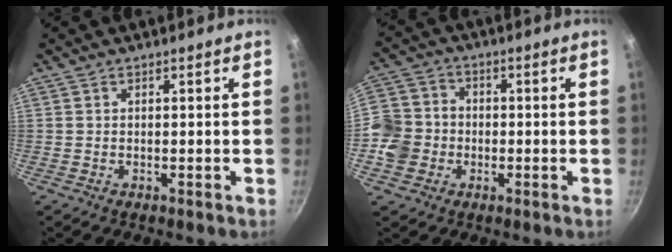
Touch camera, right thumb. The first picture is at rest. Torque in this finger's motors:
{"motor_torque": [0.57, 0.96, 0.55, 0.20, 0.16]}